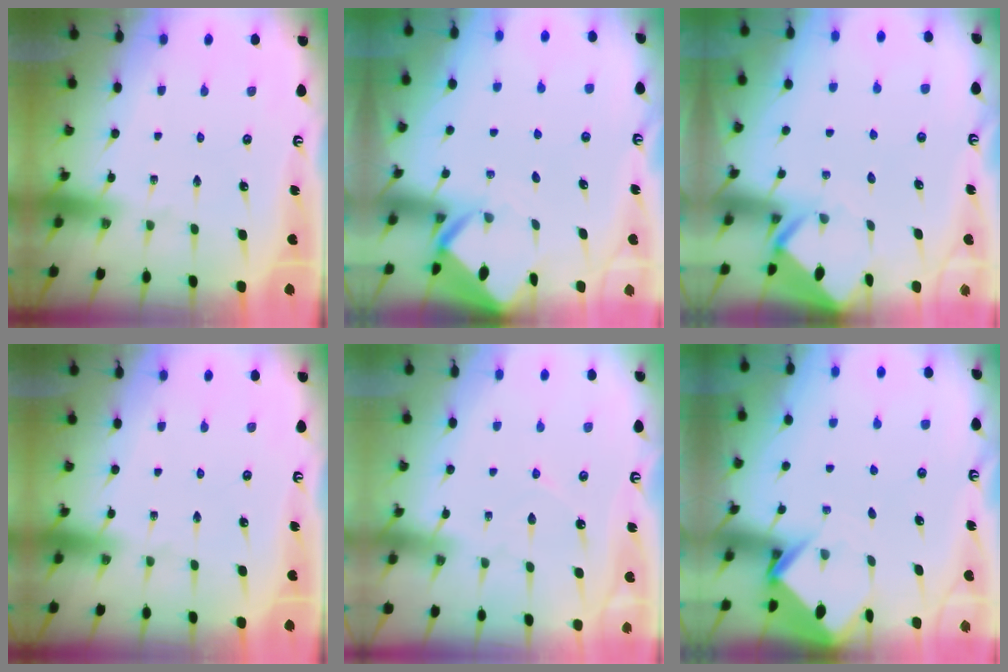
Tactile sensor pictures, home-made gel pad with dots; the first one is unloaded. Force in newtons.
{"total": 3.0, "press": 3.0, "slide": 0.1}
{"total": 3.9, "press": 3.8, "slide": 0.3}
{"total": 0.0}
{"total": 3.3, "press": 3.3, "slide": 0.1}
{"total": 3.8, "press": 3.8, "slide": 0.2}